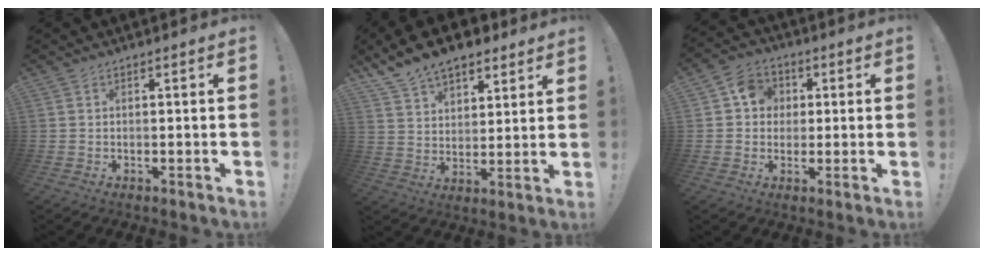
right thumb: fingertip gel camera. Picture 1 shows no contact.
{"total": 11.8, "force": [9.2, 6.0, 4.4], "torque": [-0.085, -0.058, 0.175]}
{"total": 8.4, "force": [1.4, 7.6, 3.3], "torque": [-0.049, 0.010, 0.031]}